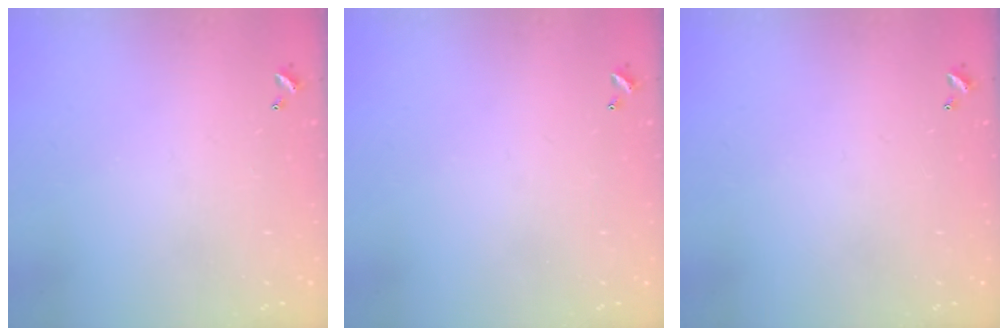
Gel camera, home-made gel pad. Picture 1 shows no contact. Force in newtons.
{"total": 0.0}
{"total": 0.0}